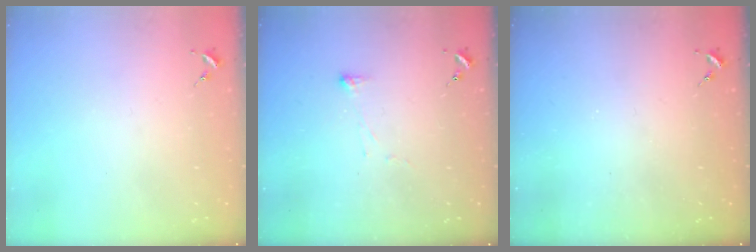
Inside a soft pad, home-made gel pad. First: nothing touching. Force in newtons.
{"total": 2.9, "press": 2.8, "slide": 0.6}
{"total": 0.0}